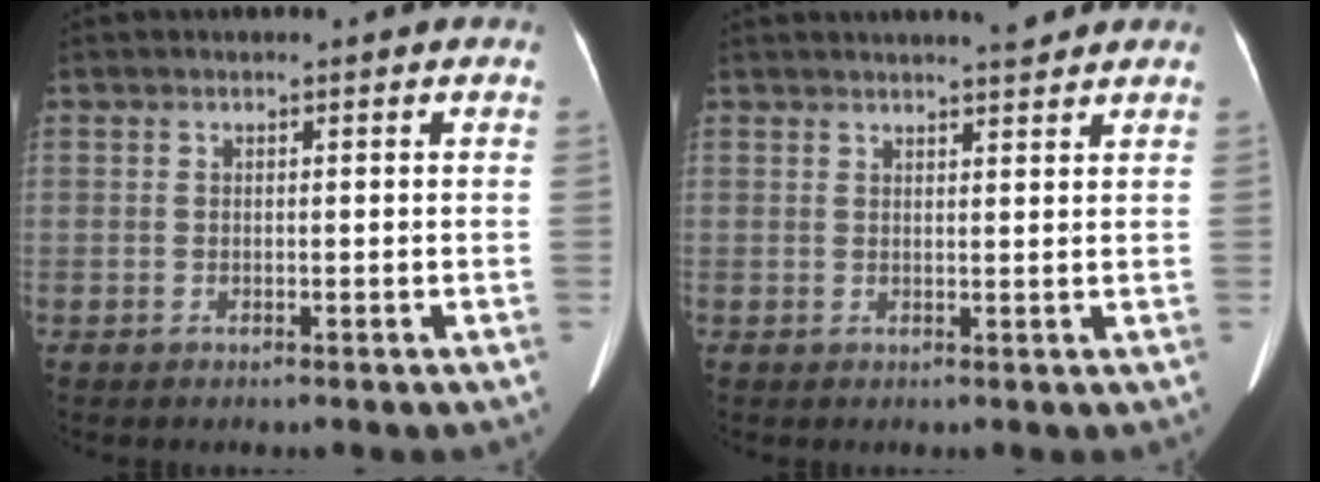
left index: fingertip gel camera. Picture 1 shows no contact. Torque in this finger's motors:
{"motor_torque": [0.23, -0.39, 0.06, 0.07]}